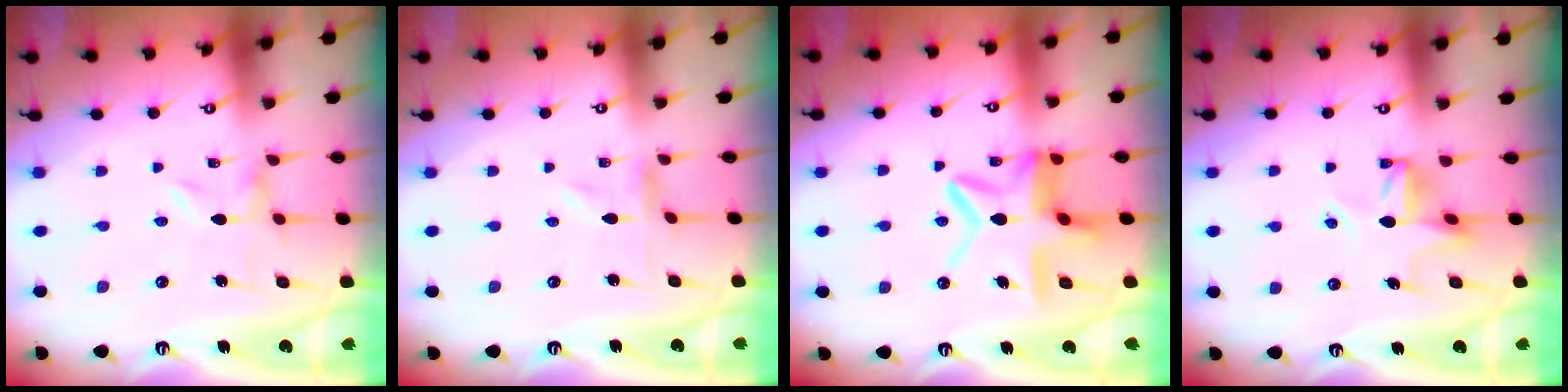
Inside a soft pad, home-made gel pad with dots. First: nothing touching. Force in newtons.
{"total": 0.0}
{"total": 13.9, "press": 13.9, "slide": 1.0}
{"total": 7.2, "press": 7.1, "slide": 1.1}